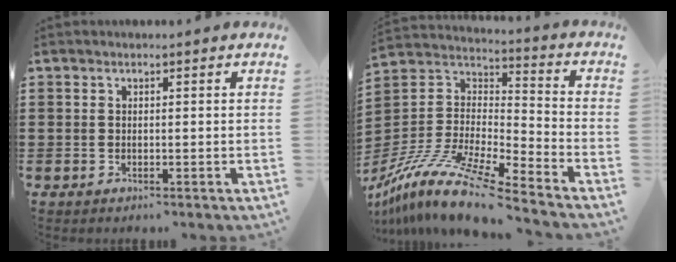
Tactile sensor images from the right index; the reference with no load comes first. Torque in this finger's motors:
{"motor_torque": [1.08, 0.94, 0.04, 0.01]}